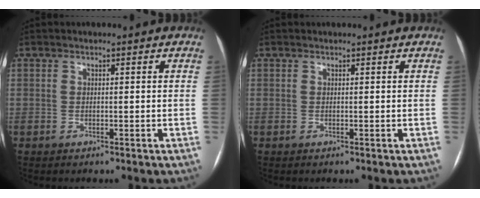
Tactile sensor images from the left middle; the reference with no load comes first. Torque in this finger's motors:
{"motor_torque": [0.17, -0.20, 0.06, 0.00]}